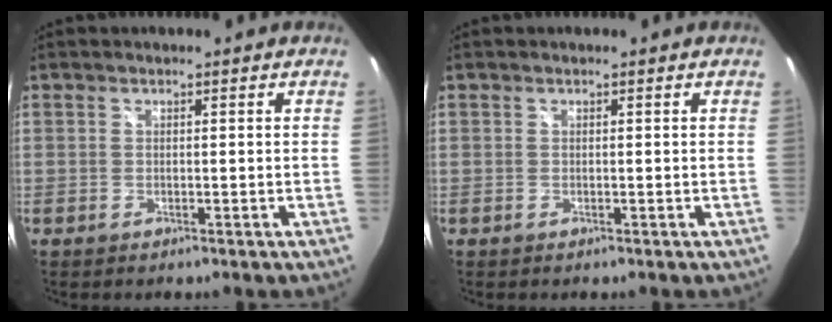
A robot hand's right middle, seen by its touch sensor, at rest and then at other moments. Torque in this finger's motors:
{"motor_torque": [0.00, 0.00, 0.00, 0.00]}